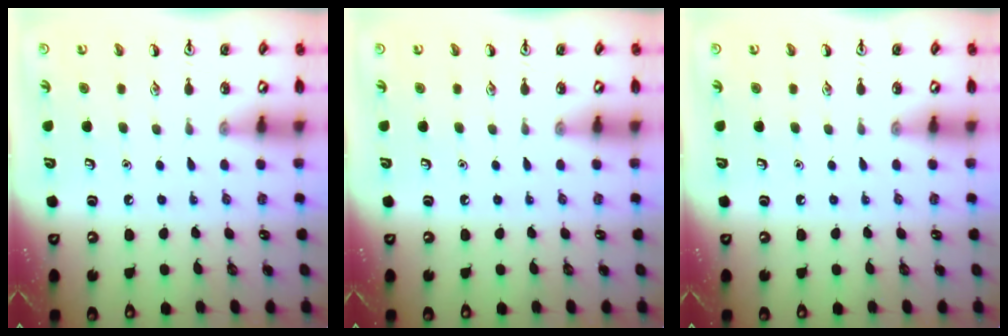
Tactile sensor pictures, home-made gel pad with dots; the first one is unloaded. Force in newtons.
{"total": 0.0}
{"total": 0.0}